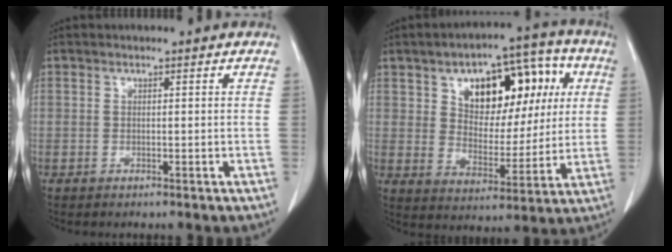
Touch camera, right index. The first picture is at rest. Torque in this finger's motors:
{"motor_torque": [1.17, 0.97, 0.31, 0.07]}